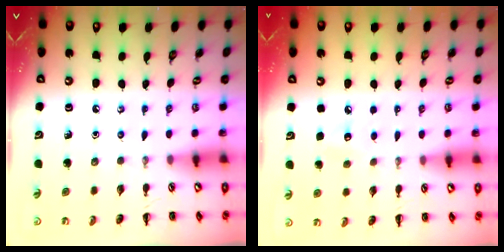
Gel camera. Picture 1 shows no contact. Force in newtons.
{"total": 6.7, "press": 6.5, "slide": 1.7}